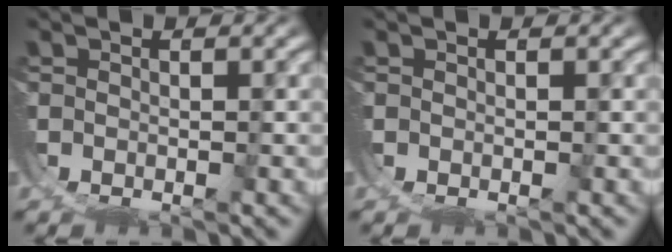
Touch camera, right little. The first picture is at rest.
{"total": 0.0}